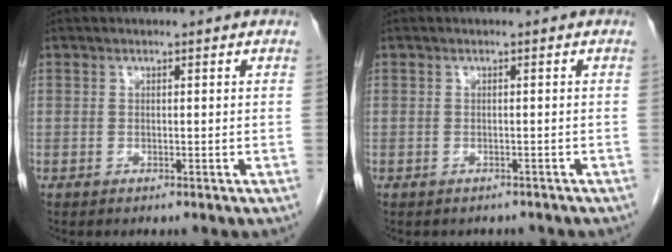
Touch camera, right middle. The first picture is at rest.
{"total": 3.1, "force": [-2.7, 1.4, 0.5], "torque": [-0.011, 0.001, -0.033]}